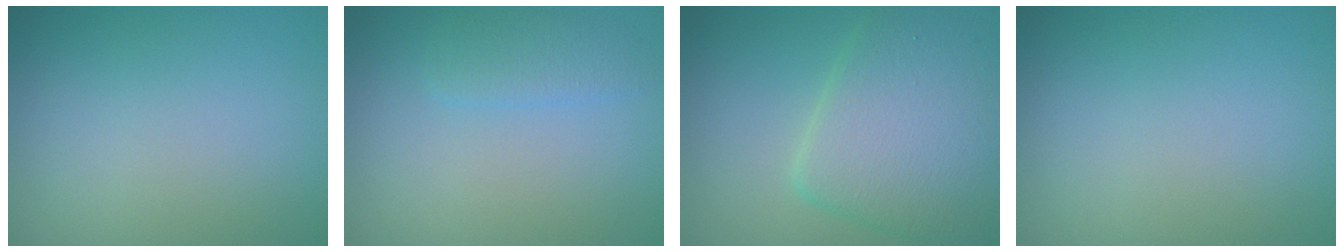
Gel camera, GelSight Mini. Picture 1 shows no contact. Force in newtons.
{"total": 1.9, "press": 1.9, "slide": 0.2}
{"total": 6.9, "press": 6.9, "slide": 0.2}
{"total": 0.0}